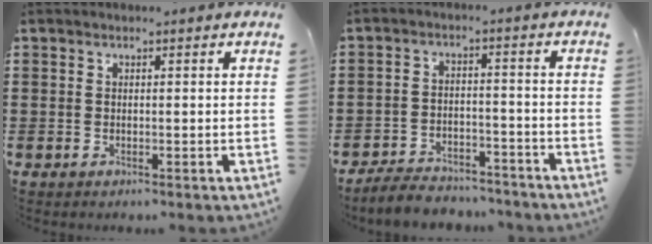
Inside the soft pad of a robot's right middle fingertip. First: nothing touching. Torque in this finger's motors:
{"motor_torque": [1.16, -0.98, 0.16, 0.06]}